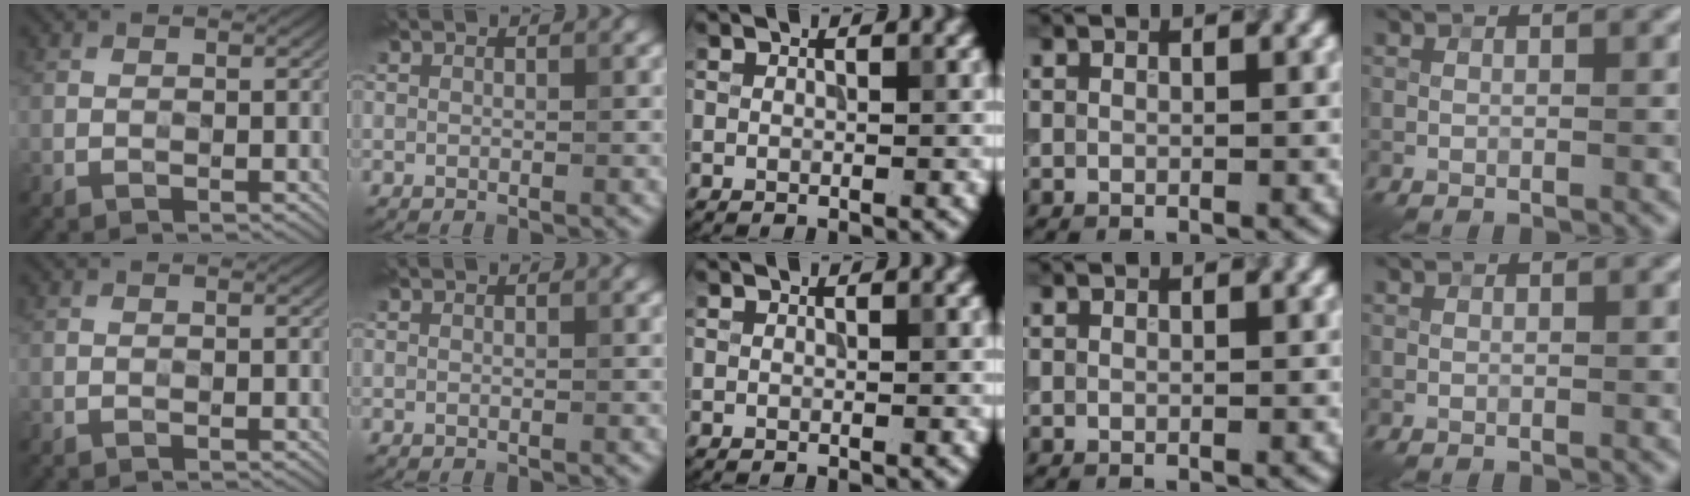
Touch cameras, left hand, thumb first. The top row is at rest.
{}